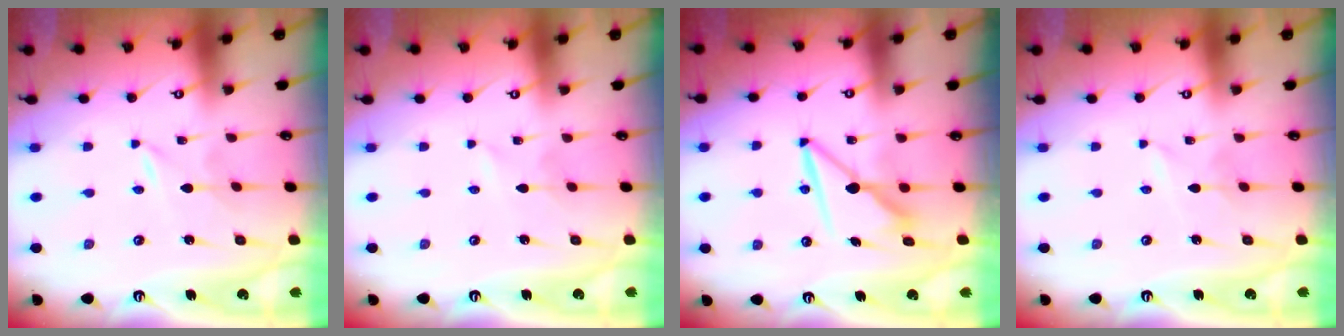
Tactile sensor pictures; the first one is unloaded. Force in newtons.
{"total": 0.7, "press": 0.6, "slide": 0.1}
{"total": 8.3, "press": 8.3, "slide": 0.7}
{"total": 1.7, "press": 1.7, "slide": 0.2}